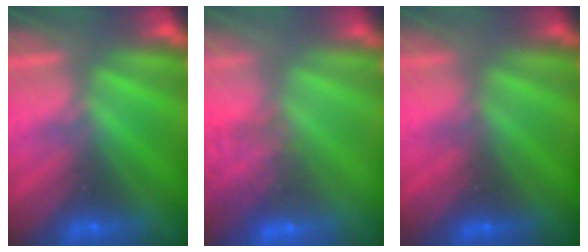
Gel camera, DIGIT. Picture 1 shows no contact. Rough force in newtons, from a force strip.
{"total": 7.5}
{"total": 4.9}